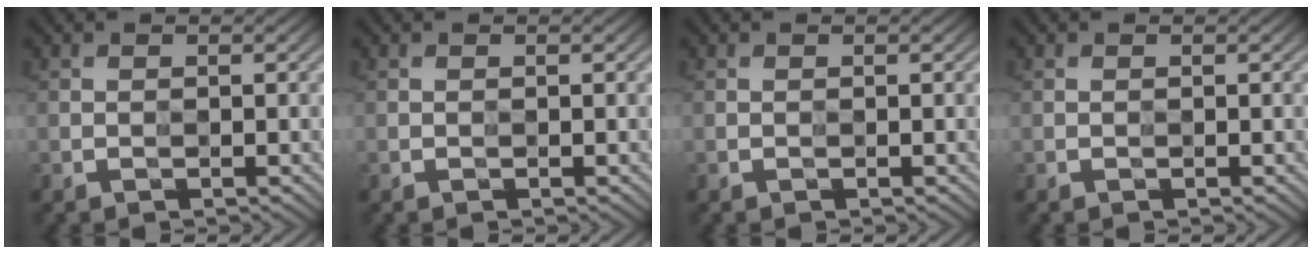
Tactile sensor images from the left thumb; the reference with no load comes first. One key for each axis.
{"total": 0.0}
{"total": 0.0}
{"total": 0.0}